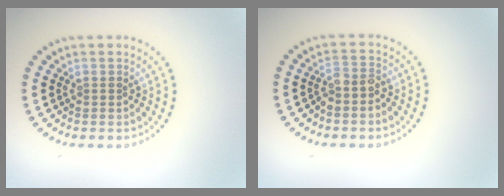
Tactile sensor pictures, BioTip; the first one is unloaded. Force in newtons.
{"total": 1.8, "press": 1.5, "slide": 1.0}